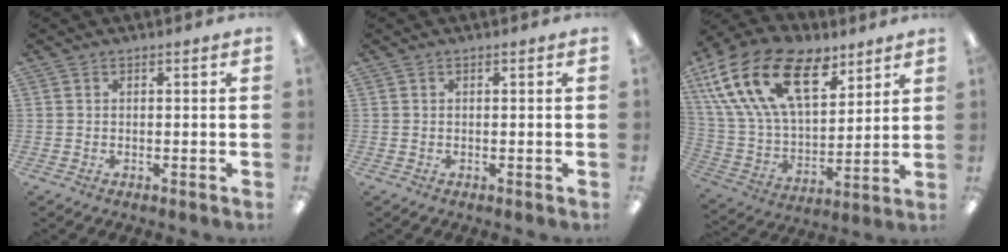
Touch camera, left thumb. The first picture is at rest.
{"total": 0.0}
{"total": 23.9, "force": [12.1, 13.2, 15.9], "torque": [-0.316, -0.055, 0.219]}